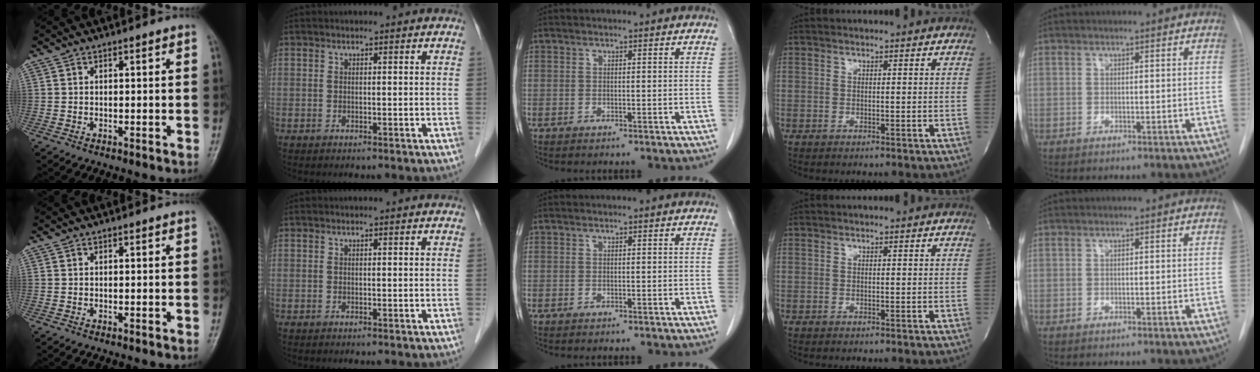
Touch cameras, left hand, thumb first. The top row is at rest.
{}